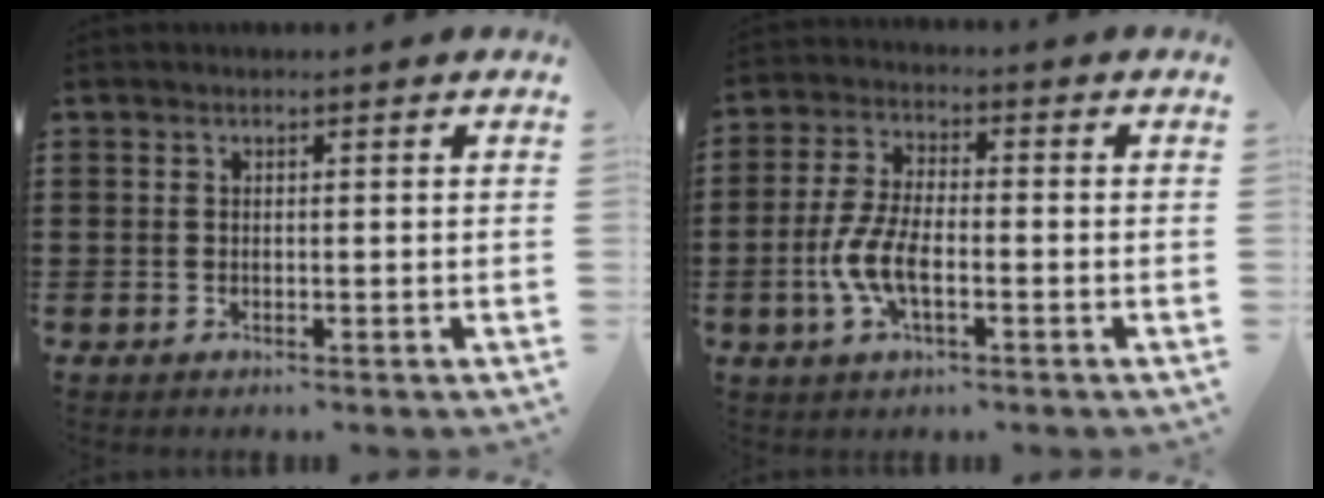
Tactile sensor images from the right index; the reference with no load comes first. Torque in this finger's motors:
{"motor_torque": [1.07, -1.07, 0.40, 0.21]}